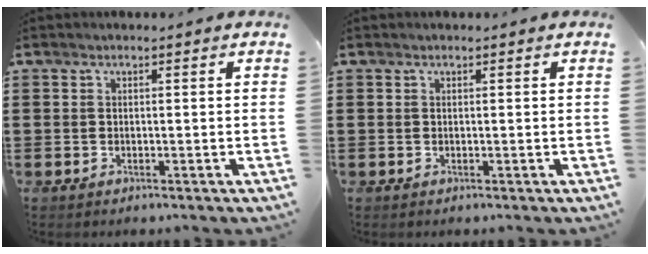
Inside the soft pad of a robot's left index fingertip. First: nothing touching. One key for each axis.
{"total": 0.0}